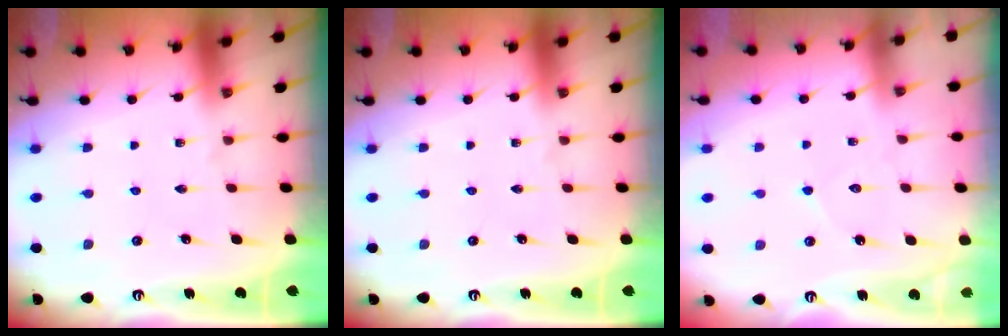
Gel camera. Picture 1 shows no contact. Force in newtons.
{"total": 0.0}
{"total": 4.1, "press": 4.1, "slide": 0.2}